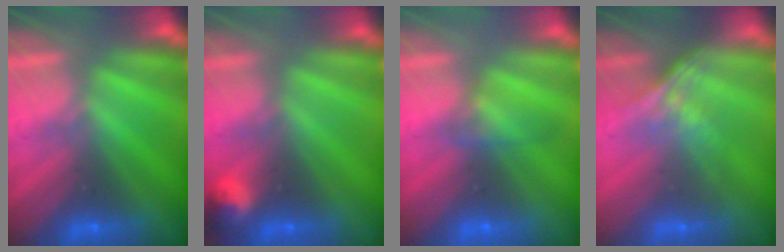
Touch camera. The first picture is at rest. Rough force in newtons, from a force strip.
{"total": 3.0}
{"total": 2.1}
{"total": 1.6}